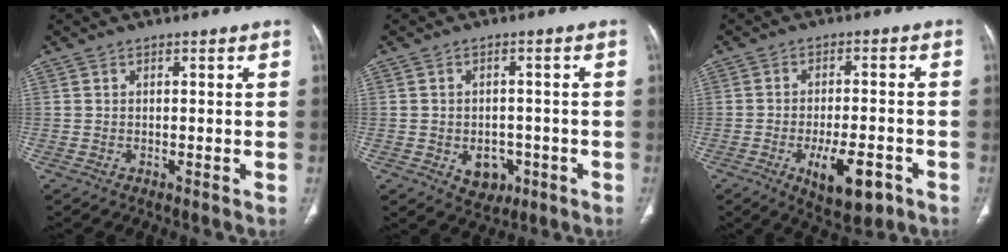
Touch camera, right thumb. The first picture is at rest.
{"total": 5.5, "force": [-1.9, 4.3, 2.9], "torque": [-0.018, 0.011, -0.015]}
{"total": 10.0, "force": [-4.4, 4.1, 8.0], "torque": [-0.117, 0.012, -0.057]}